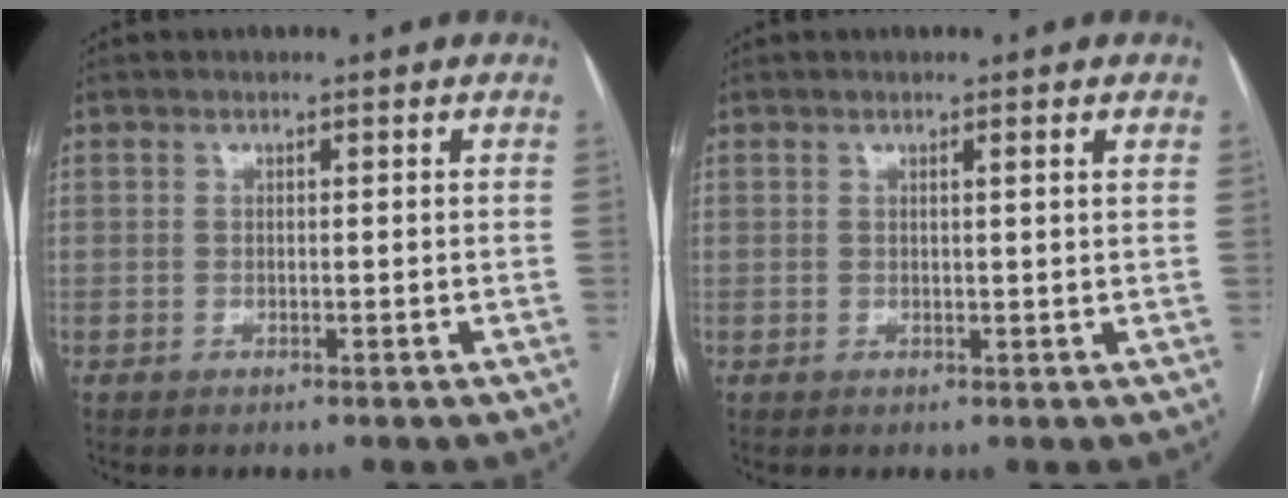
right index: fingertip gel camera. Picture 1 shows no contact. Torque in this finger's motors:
{"motor_torque": [-0.13, -0.08, -0.03, -0.01]}